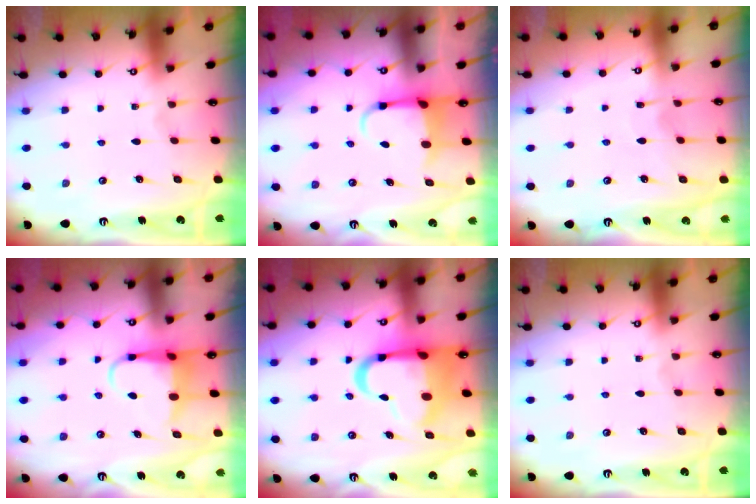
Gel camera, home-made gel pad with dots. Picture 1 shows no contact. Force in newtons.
{"total": 4.0, "press": 3.8, "slide": 1.1}
{"total": 3.4, "press": 3.4, "slide": 0.4}
{"total": 5.5, "press": 5.5, "slide": 0.4}
{"total": 13.6, "press": 13.2, "slide": 3.2}
{"total": 0.0}